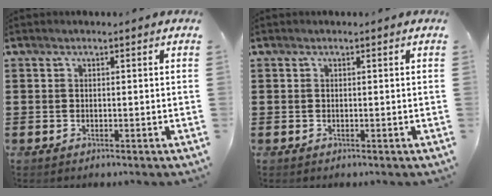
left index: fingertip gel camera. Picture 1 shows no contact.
{"total": 0.0}